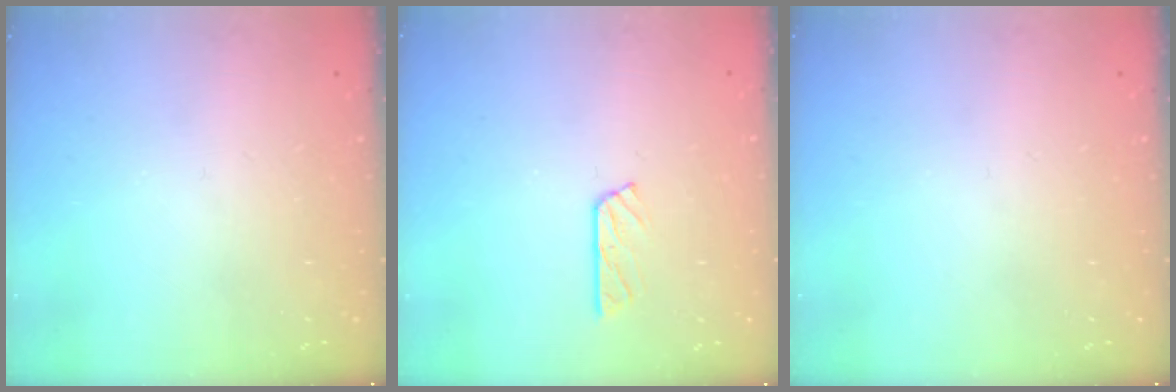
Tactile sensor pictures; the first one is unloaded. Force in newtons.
{"total": 5.5, "press": 5.5, "slide": 0.2}
{"total": 0.0}